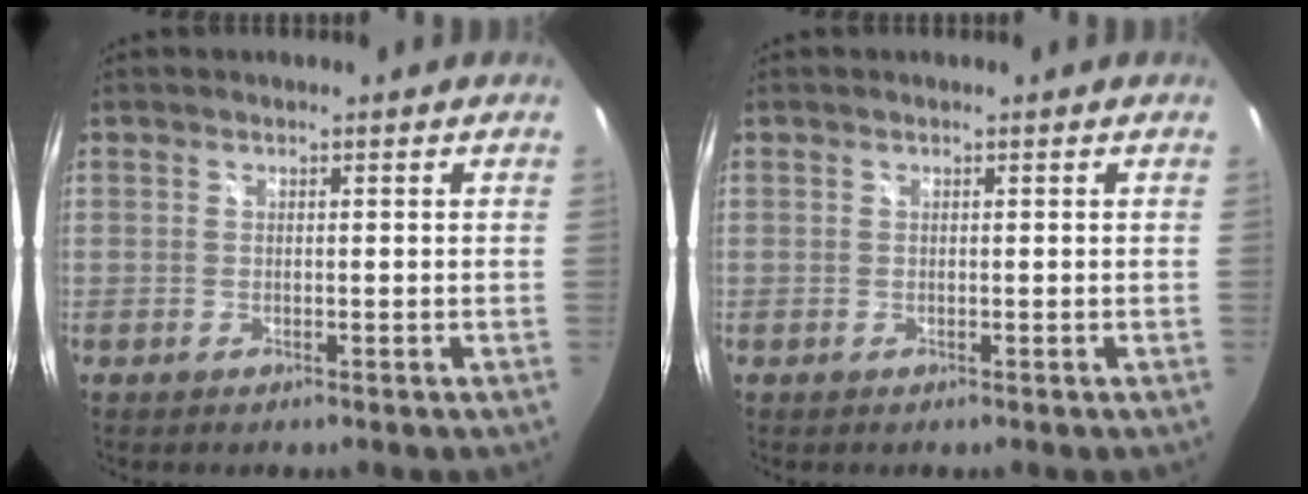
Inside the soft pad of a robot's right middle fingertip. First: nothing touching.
{"total": 0.0}